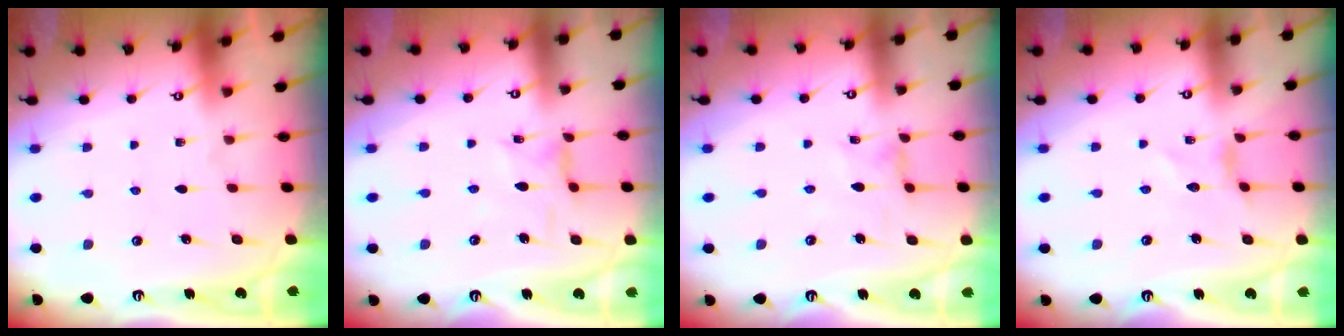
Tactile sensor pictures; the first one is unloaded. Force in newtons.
{"total": 2.0, "press": 2.0, "slide": 0.3}
{"total": 1.0, "press": 0.9, "slide": 0.3}
{"total": 1.4, "press": 1.4, "slide": 0.2}